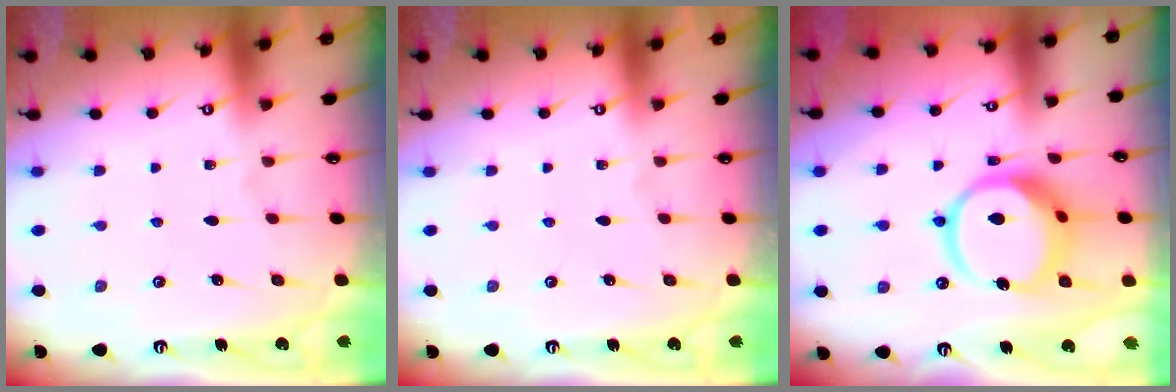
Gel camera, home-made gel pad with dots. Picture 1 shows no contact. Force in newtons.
{"total": 0.0}
{"total": 13.5, "press": 13.4, "slide": 1.3}